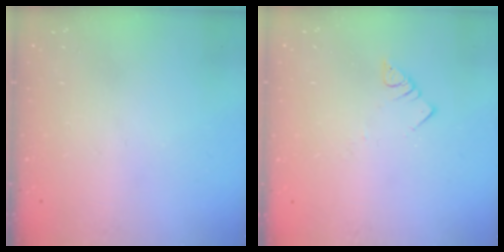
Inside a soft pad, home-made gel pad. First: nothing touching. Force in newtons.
{"total": 3.0, "press": 3.0, "slide": 0.1}